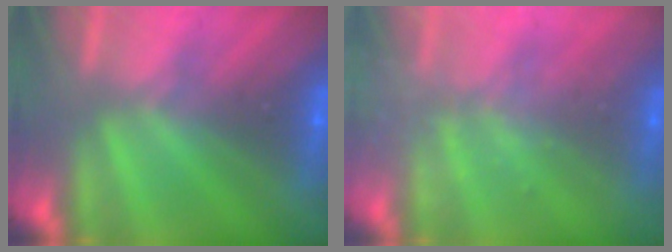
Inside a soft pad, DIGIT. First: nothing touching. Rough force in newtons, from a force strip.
{"total": 1.5}